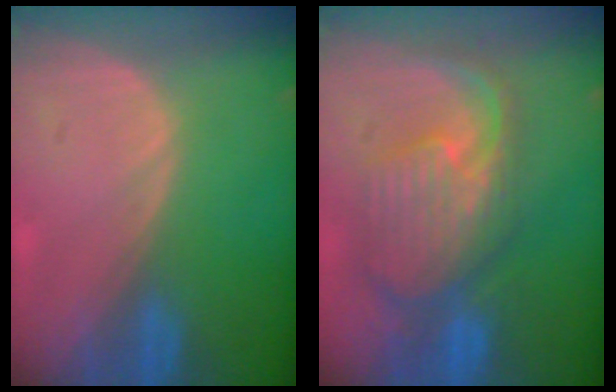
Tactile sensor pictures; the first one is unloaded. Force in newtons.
{"total": 10.5, "press": 9.4, "slide": 4.8}